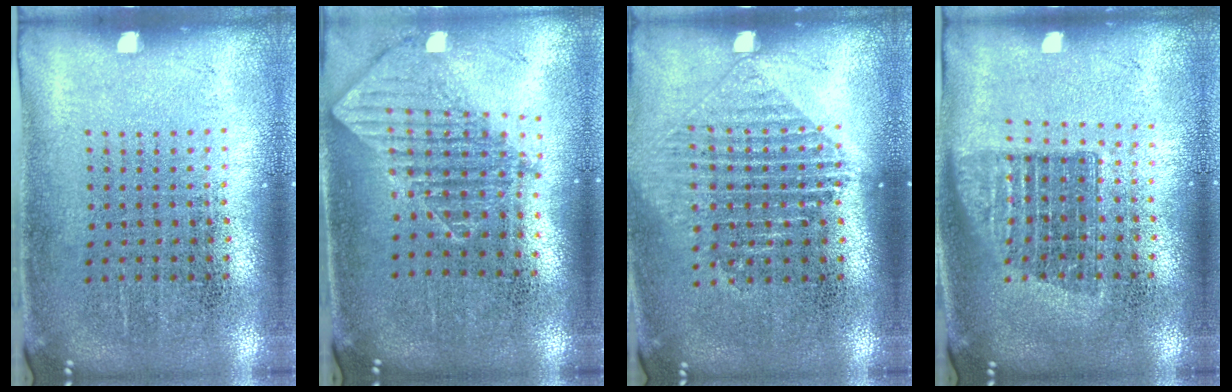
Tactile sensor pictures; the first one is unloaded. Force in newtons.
{"total": 1.6, "press": 1.3, "slide": 0.9}
{"total": 1.3, "press": 1.2, "slide": 0.5}
{"total": 1.4, "press": 1.2, "slide": 0.8}